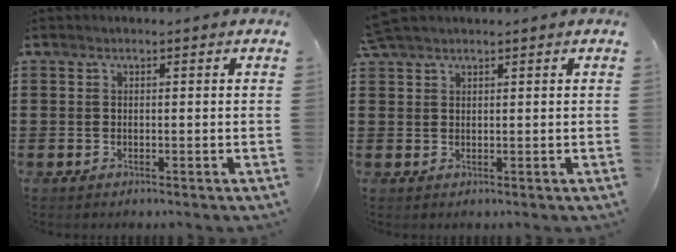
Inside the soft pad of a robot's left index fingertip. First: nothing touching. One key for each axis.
{"total": 2.2, "fx": 1.9, "fy": 0.6, "fz": 1.0, "tx": -0.023, "ty": 0.003, "tz": 0.037}